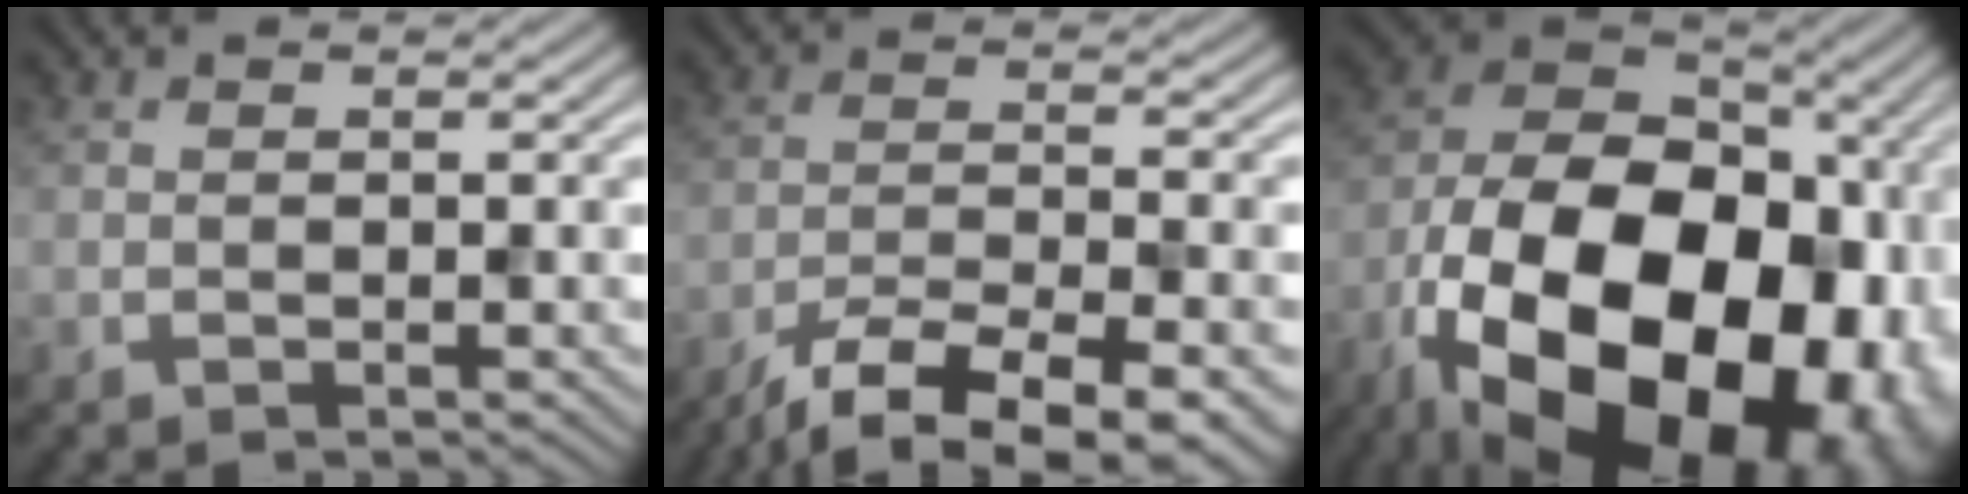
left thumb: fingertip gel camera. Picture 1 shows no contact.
{"total": 10.1, "force": [-7.6, 2.1, 6.3], "torque": [-0.116, -0.010, -0.122]}
{"total": 23.2, "force": [-8.8, 14.1, 16.2], "torque": [-0.324, -0.034, -0.125]}